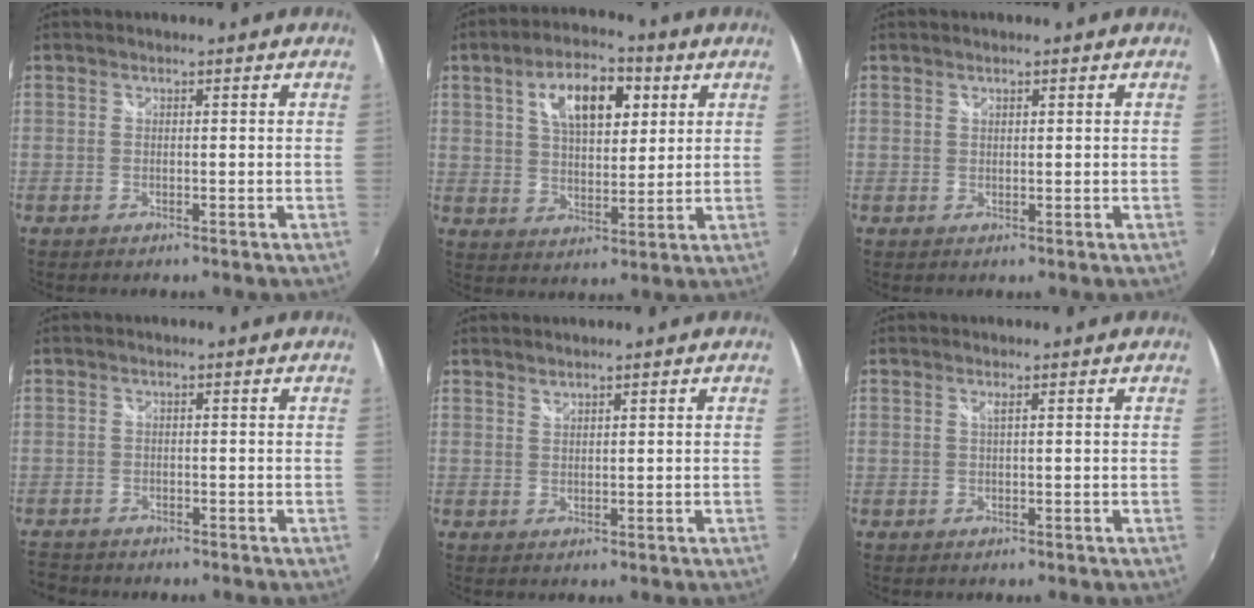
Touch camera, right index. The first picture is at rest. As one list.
[{"total": 12.2, "force": [4.8, 6.0, 9.4], "torque": [-0.159, 0.025, 0.081]}, {"total": 0.8, "force": [0.6, 0.4, 0.4], "torque": [-0.005, 0.002, 0.010]}, {"total": 3.4, "force": [-3.0, 1.6, 0.4], "torque": [-0.022, -0.010, -0.057]}, {"total": 1.2, "force": [1.2, 0.2, 0.2], "torque": [-0.002, 0.002, 0.022]}, {"total": 0.8, "force": [0.3, -0.3, 0.7], "torque": [-0.014, 0.000, 0.004]}]